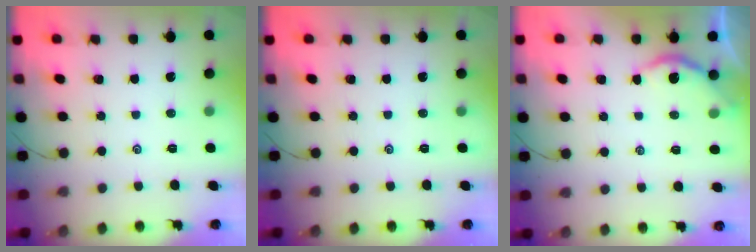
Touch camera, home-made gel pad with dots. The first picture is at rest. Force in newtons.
{"total": 0.0}
{"total": 4.7, "press": 4.7, "slide": 0.2}